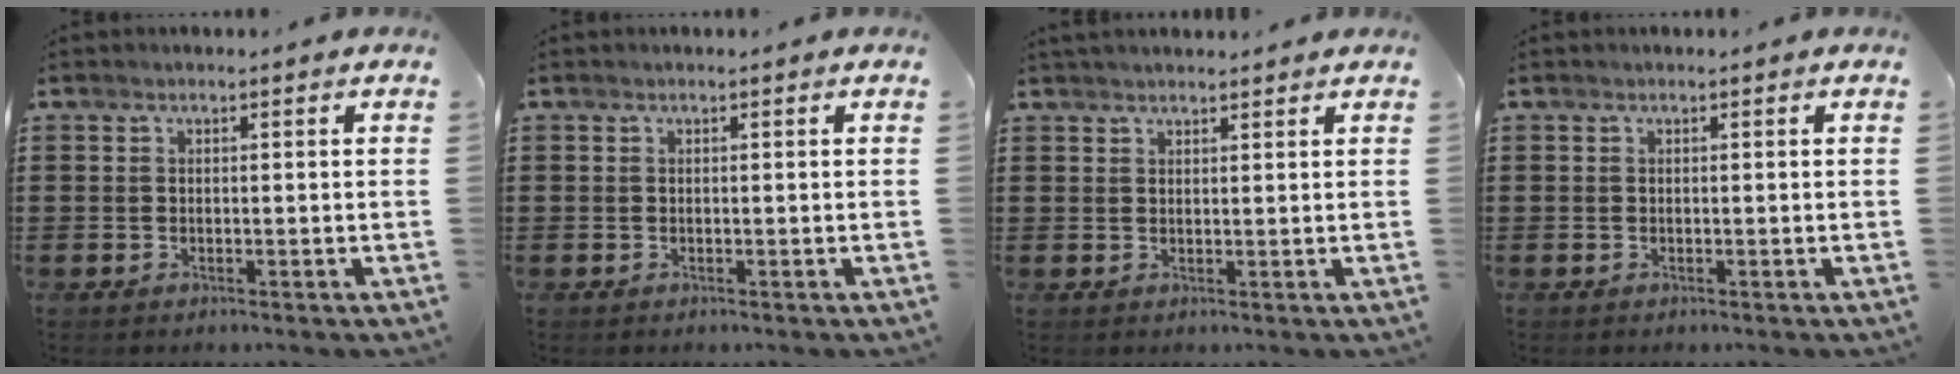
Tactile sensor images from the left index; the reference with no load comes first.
{"total": 0.0}
{"total": 1.7, "force": [1.6, 0.2, 0.4], "torque": [-0.012, 0.003, 0.031]}
{"total": 0.0}